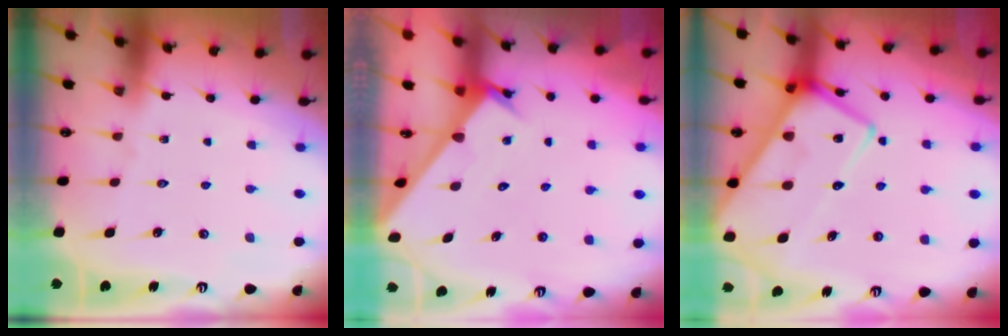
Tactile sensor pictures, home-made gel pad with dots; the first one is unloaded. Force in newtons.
{"total": 2.9, "press": 2.9, "slide": 0.1}
{"total": 18.4, "press": 18.3, "slide": 1.8}